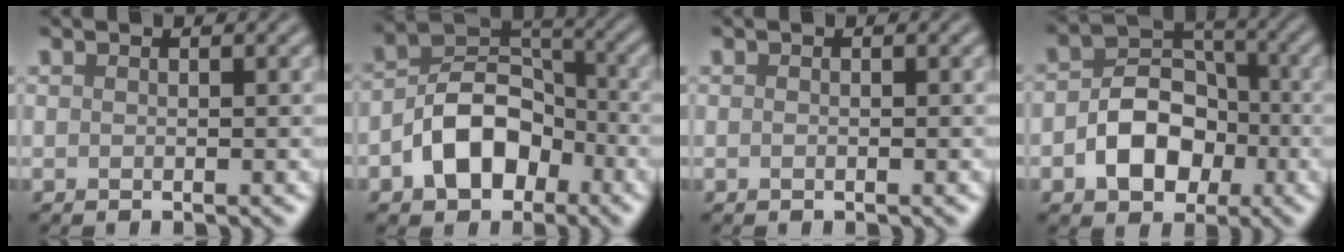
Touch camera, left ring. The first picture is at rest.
{"total": 6.9, "force": [-2.9, 4.8, 4.0], "torque": [-0.062, 0.009, -0.062]}
{"total": 0.0}
{"total": 6.0, "force": [-1.8, 4.5, 3.6], "torque": [-0.051, 0.002, -0.031]}